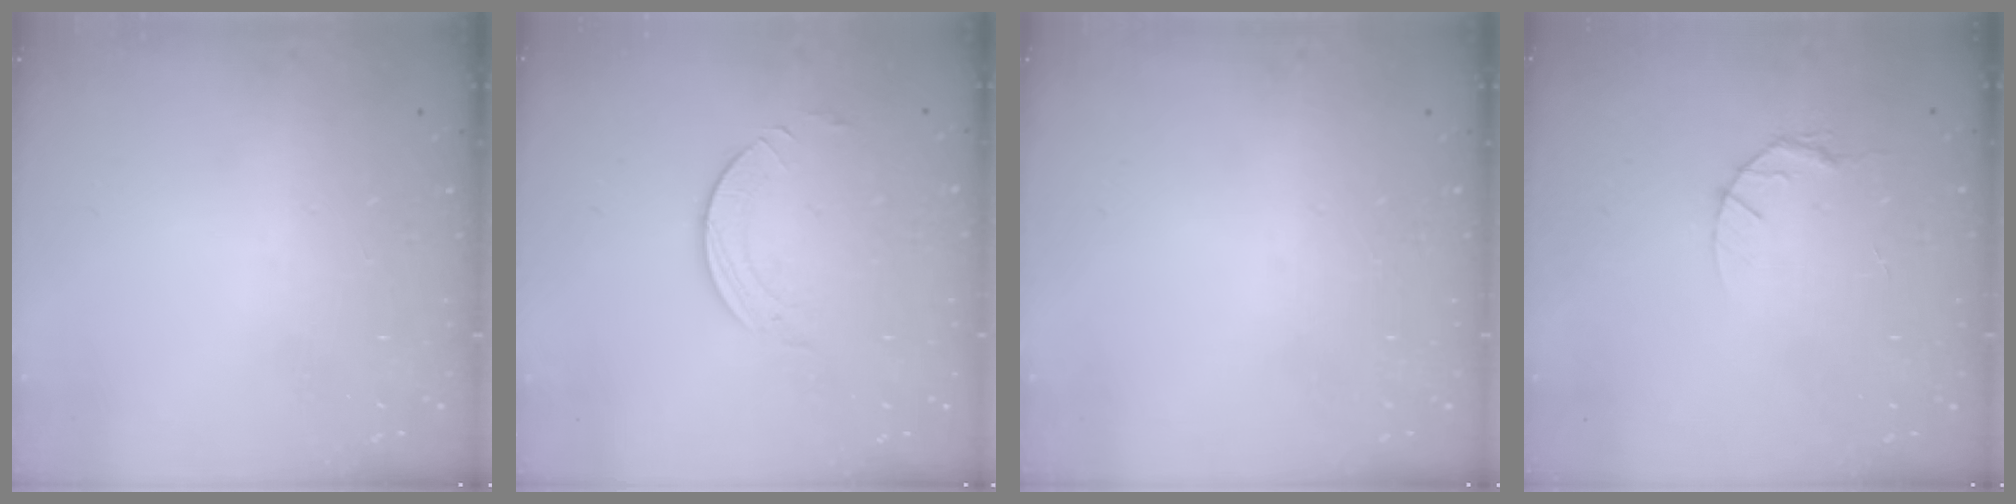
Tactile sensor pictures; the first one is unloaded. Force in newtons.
{"total": 2.7, "press": 2.7, "slide": 0.2}
{"total": 0.0}
{"total": 3.9, "press": 3.9, "slide": 0.5}